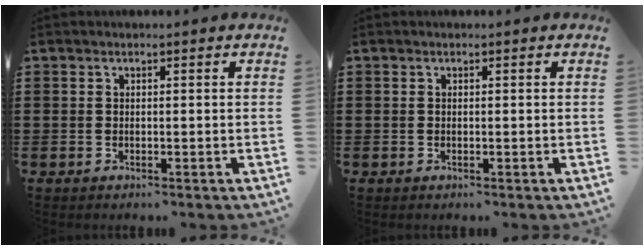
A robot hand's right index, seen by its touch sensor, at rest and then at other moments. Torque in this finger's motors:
{"motor_torque": [0.00, 0.00, 0.00, -0.01]}